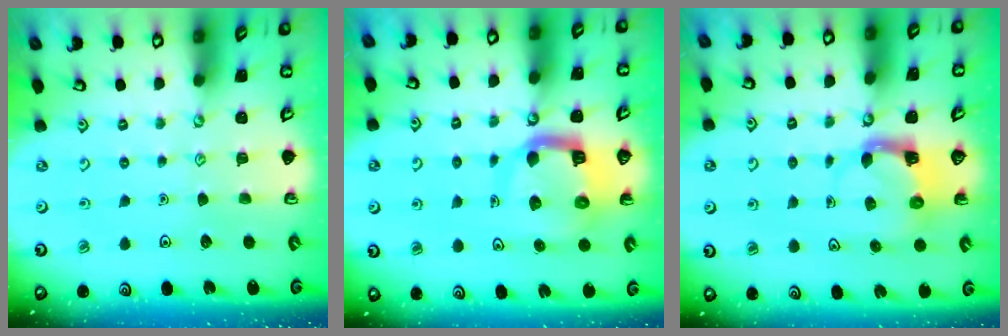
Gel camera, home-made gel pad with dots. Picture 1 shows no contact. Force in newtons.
{"total": 10.2, "press": 10.1, "slide": 1.4}
{"total": 3.9, "press": 3.9, "slide": 0.7}